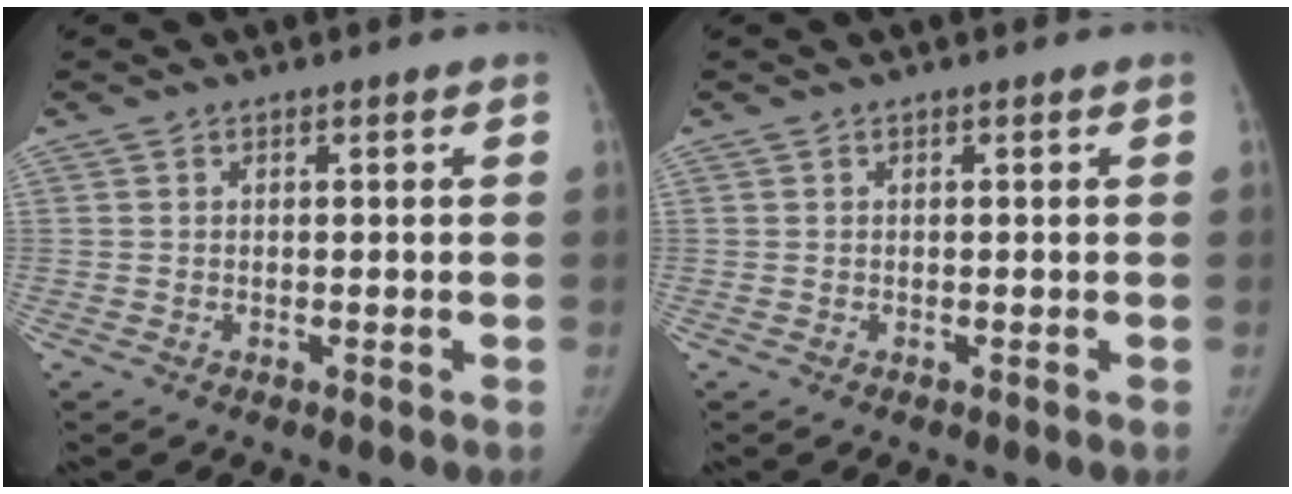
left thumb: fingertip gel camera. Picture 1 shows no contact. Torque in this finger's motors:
{"motor_torque": [-0.05, -0.13, 0.21, -0.03, 0.02]}